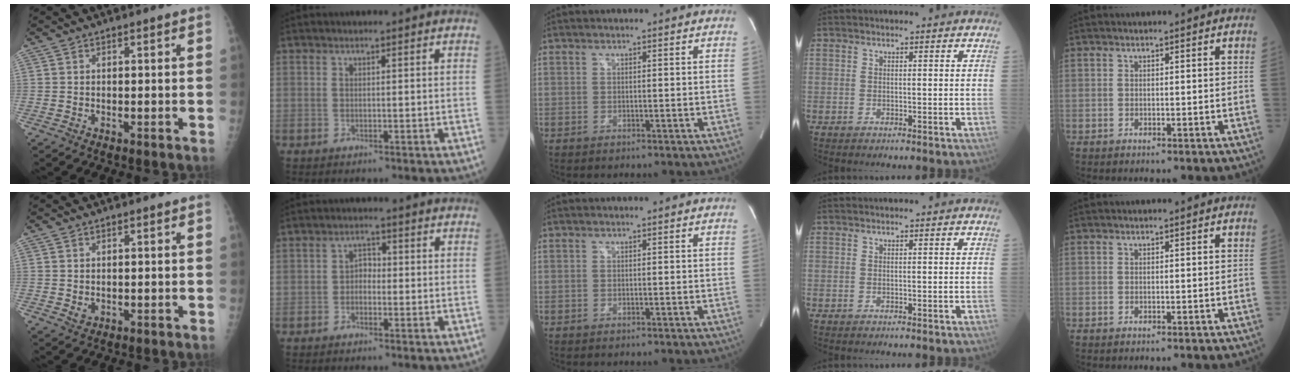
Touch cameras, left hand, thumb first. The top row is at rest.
{"thumb": {"total": 1.4, "force": [0.0, 1.1, 0.9], "torque": [-0.010, -0.004, 0.007]}, "index": {"total": 2.3, "force": [-1.0, 1.5, 1.4], "torque": [-0.013, 0.006, -0.026]}}